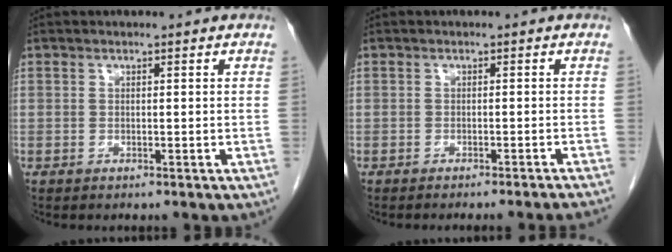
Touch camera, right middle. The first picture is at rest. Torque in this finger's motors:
{"motor_torque": [0.10, -0.02, 0.02, 0.01]}